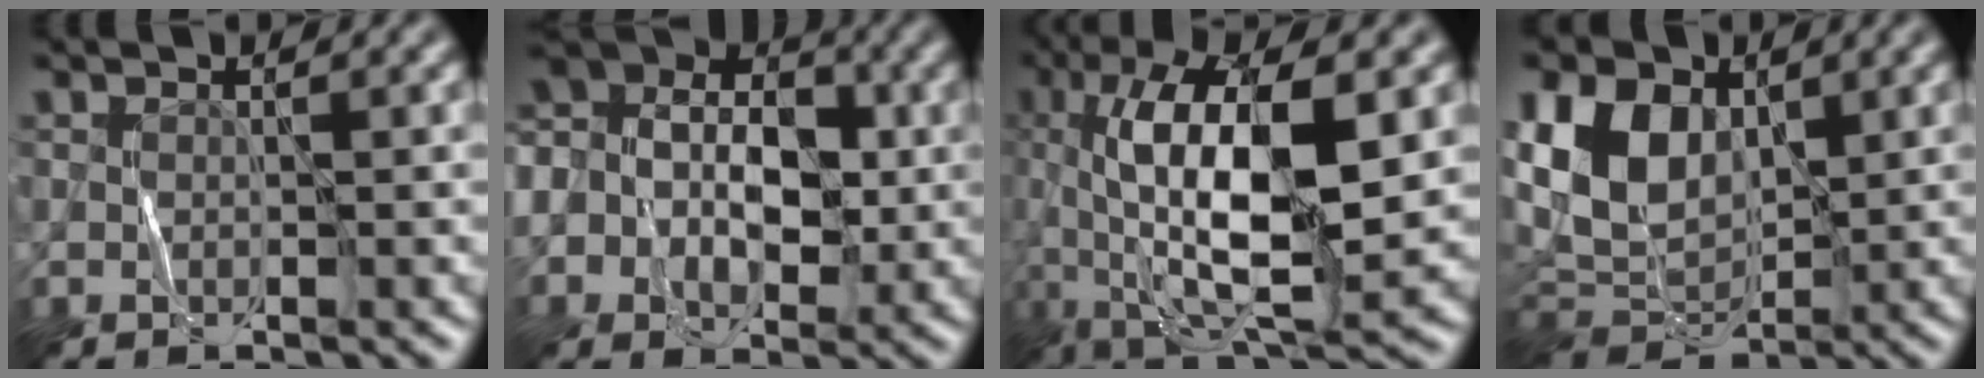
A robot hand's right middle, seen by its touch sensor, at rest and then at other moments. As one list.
[{"total": 9.8, "force": [0.8, 7.2, 6.6], "torque": [-0.102, 0.039, -0.017]}, {"total": 12.5, "force": [0.6, 4.4, 11.7], "torque": [-0.202, 0.004, 0.006]}, {"total": 8.7, "force": [2.1, 6.2, 5.8], "torque": [-0.142, 0.005, 0.034]}]